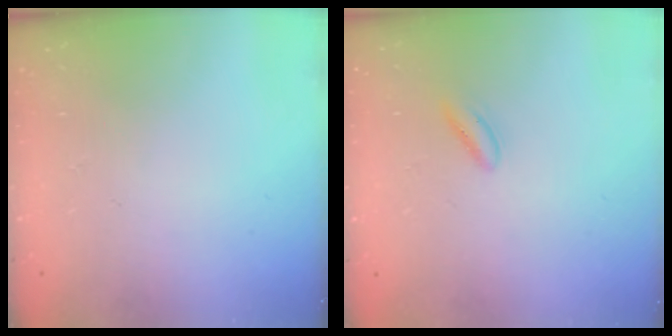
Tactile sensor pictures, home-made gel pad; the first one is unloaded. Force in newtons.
{"total": 2.6, "press": 2.5, "slide": 0.8}